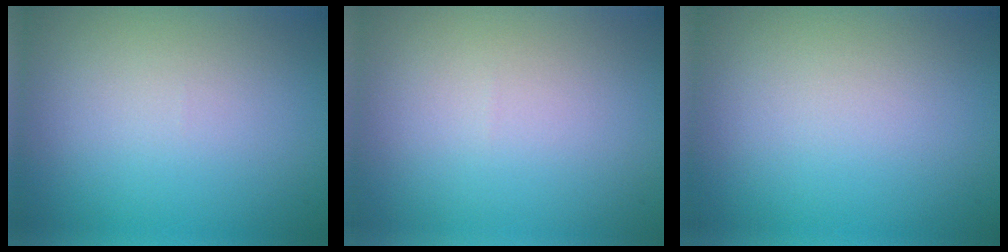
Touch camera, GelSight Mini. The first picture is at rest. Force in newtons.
{"total": 0.0}
{"total": 0.0}